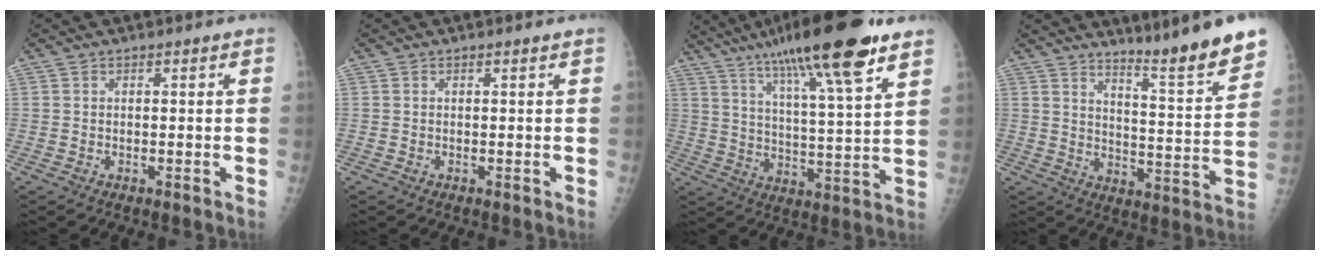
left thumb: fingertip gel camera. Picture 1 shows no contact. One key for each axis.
{"total": 0.0}
{"total": 20.8, "fx": 13.5, "fy": 2.8, "fz": 15.6, "tx": -0.249, "ty": -0.035, "tz": 0.217}
{"total": 12.8, "fx": 10.5, "fy": -0.1, "fz": 7.2, "tx": -0.092, "ty": -0.085, "tz": 0.162}